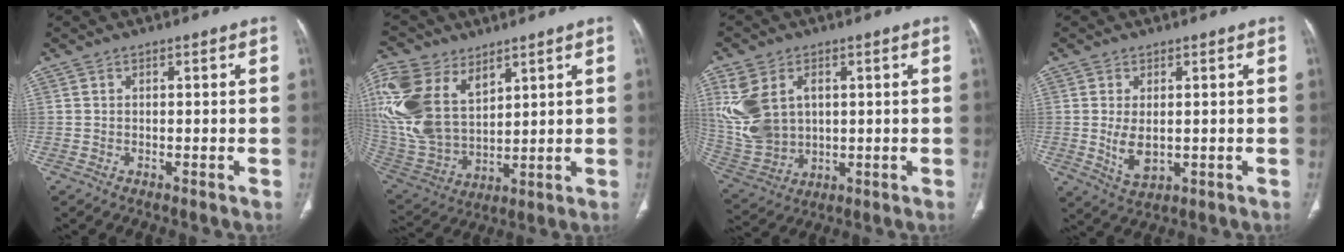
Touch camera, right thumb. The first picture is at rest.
{"total": 21.0, "force": [9.1, 13.2, 13.6], "torque": [-0.310, -0.020, 0.190]}
{"total": 14.1, "force": [3.5, 9.9, 9.4], "torque": [-0.195, -0.003, 0.090]}
{"total": 5.3, "force": [-0.2, 3.0, 4.3], "torque": [-0.077, -0.013, 0.008]}